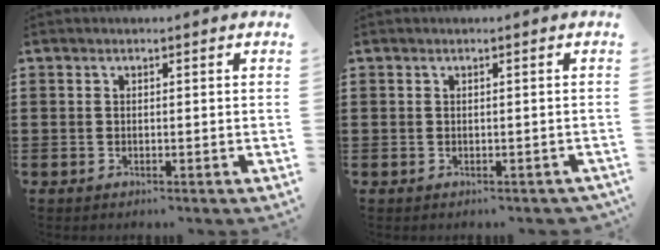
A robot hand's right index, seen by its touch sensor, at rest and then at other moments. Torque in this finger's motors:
{"motor_torque": [-0.61, 0.58, -0.73, -0.21]}